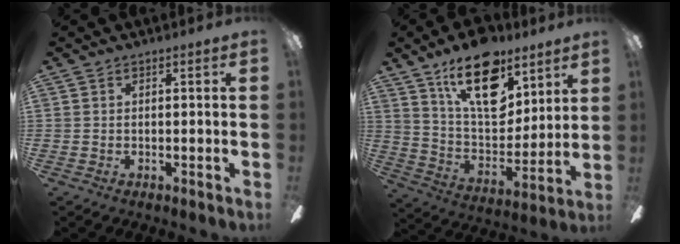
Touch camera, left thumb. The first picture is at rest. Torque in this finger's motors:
{"motor_torque": [0.65, 0.39, 1.62, -1.15, 0.16]}